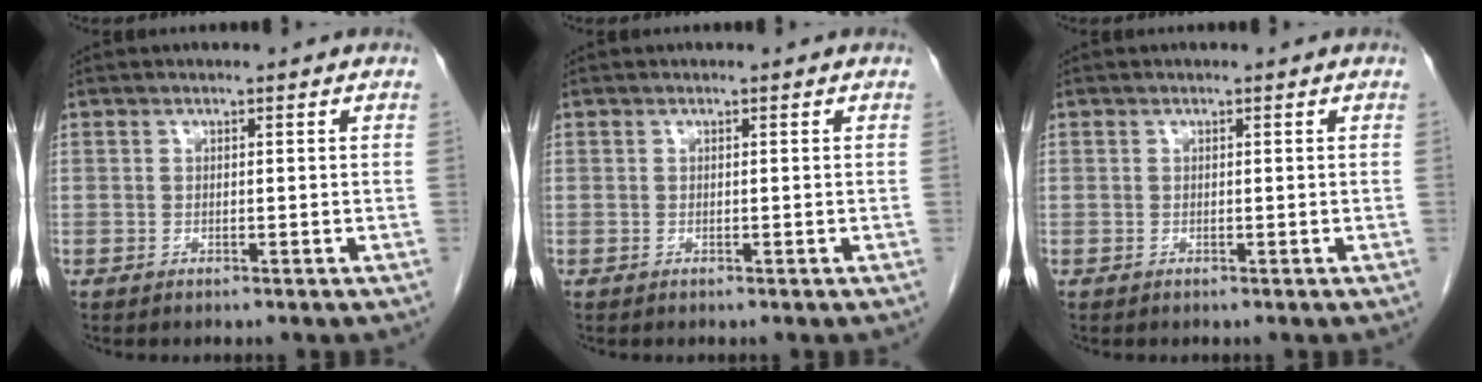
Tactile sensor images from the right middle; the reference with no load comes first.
{"total": 0.0}
{"total": 0.0}